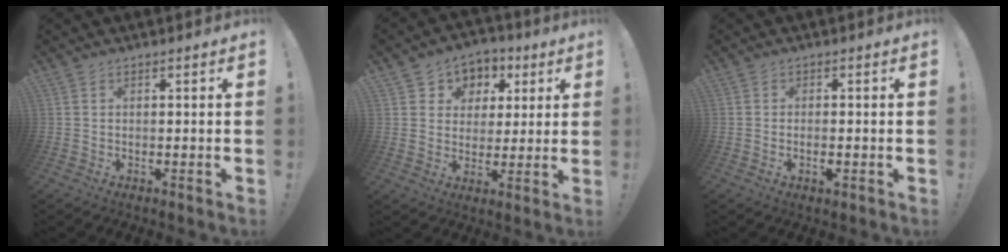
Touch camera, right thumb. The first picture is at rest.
{"total": 7.0, "force": [2.0, 6.5, 1.4], "torque": [-0.021, -0.015, 0.043]}
{"total": 2.0, "force": [-0.8, 0.7, 1.7], "torque": [-0.026, 0.002, -0.014]}